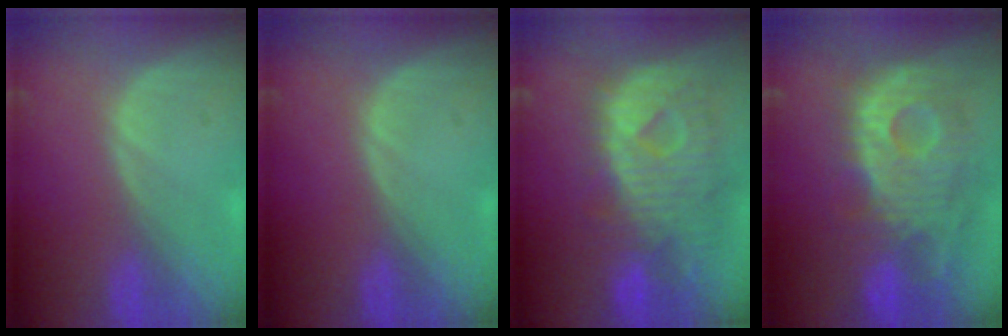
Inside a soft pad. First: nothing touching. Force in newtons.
{"total": 0.0}
{"total": 12.0, "press": 10.3, "slide": 6.0}
{"total": 12.0, "press": 10.7, "slide": 5.4}